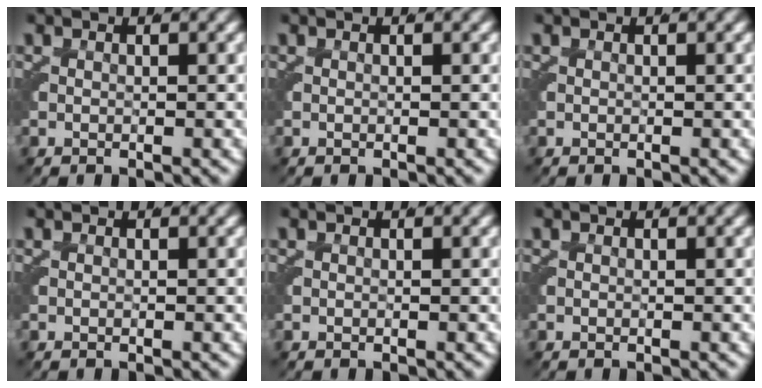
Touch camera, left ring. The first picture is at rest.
{"total": 0.0}
{"total": 0.0}
{"total": 0.0}
{"total": 0.0}
{"total": 0.0}